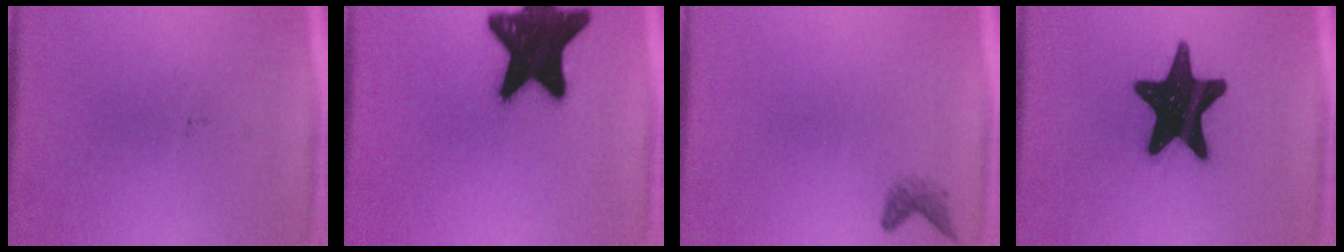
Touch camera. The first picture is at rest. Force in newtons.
{"total": 19.5}
{"total": 1.3}
{"total": 19.6}